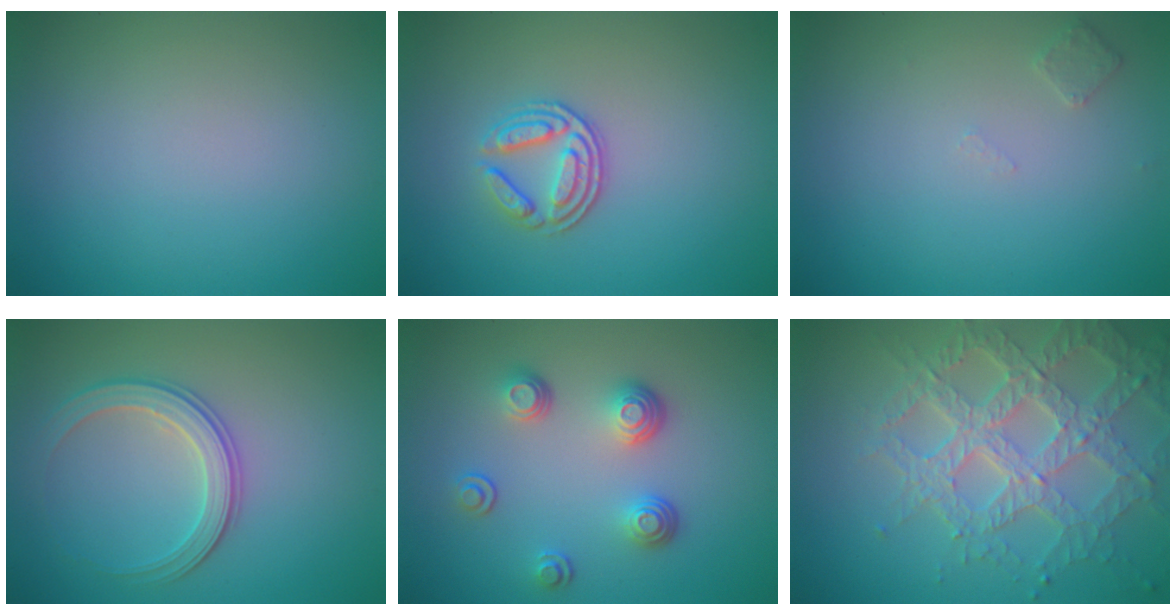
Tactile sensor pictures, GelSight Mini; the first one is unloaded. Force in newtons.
{"total": 3.0, "press": 2.5, "slide": 1.6}
{"total": 1.0, "press": 1.0, "slide": 0.1}
{"total": 2.9, "press": 2.8, "slide": 0.5}
{"total": 3.6, "press": 2.8, "slide": 2.3}
{"total": 7.1, "press": 5.3, "slide": 4.7}